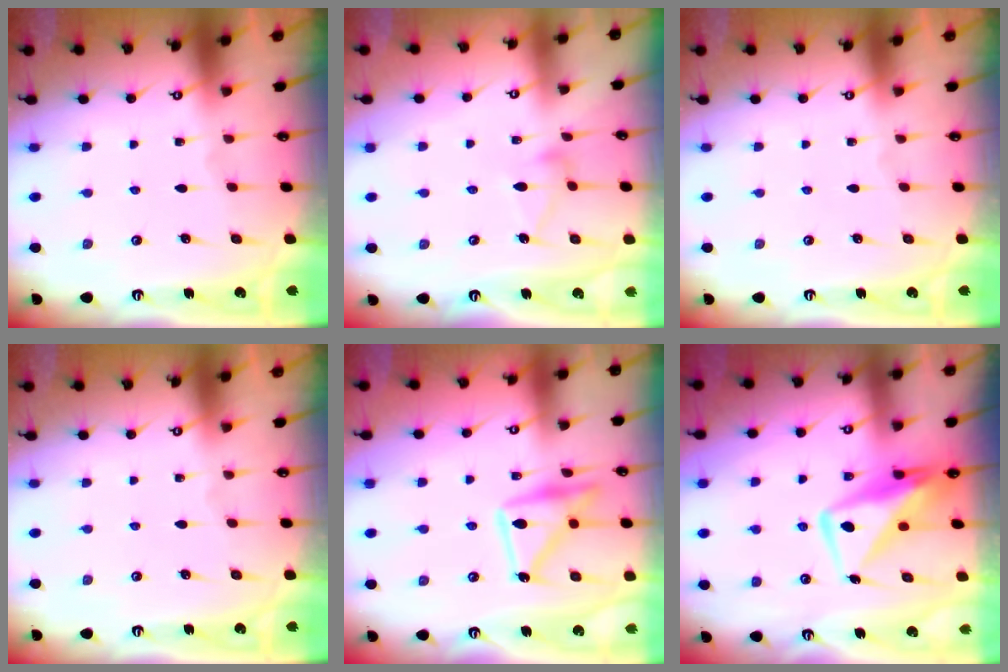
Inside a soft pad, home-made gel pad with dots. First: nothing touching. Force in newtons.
{"total": 8.8, "press": 8.8, "slide": 0.2}
{"total": 0.0}
{"total": 0.0}
{"total": 16.3, "press": 16.3, "slide": 1.1}
{"total": 11.1, "press": 11.1, "slide": 1.0}